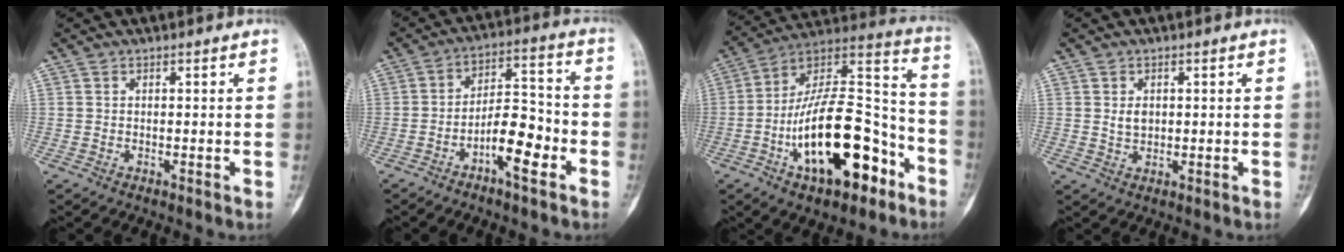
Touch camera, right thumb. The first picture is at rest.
{"total": 9.8, "force": [-4.5, 3.8, 7.9], "torque": [-0.119, 0.045, -0.078]}
{"total": 25.8, "force": [-10.2, 11.6, 20.6], "torque": [-0.341, 0.075, -0.159]}
{"total": 2.5, "force": [0.5, 1.8, 1.7], "torque": [-0.022, -0.004, 0.012]}